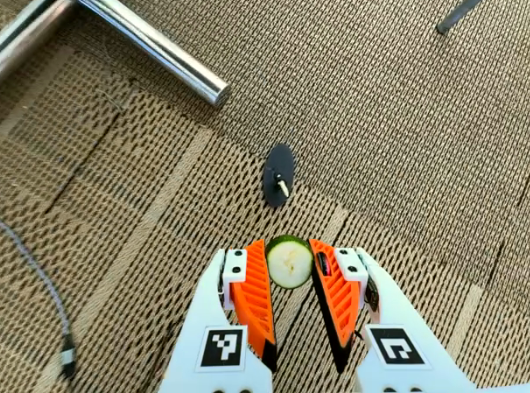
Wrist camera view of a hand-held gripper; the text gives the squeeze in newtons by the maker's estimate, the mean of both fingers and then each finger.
{"total": 6.4, "left": 6.0, "right": 6.9}